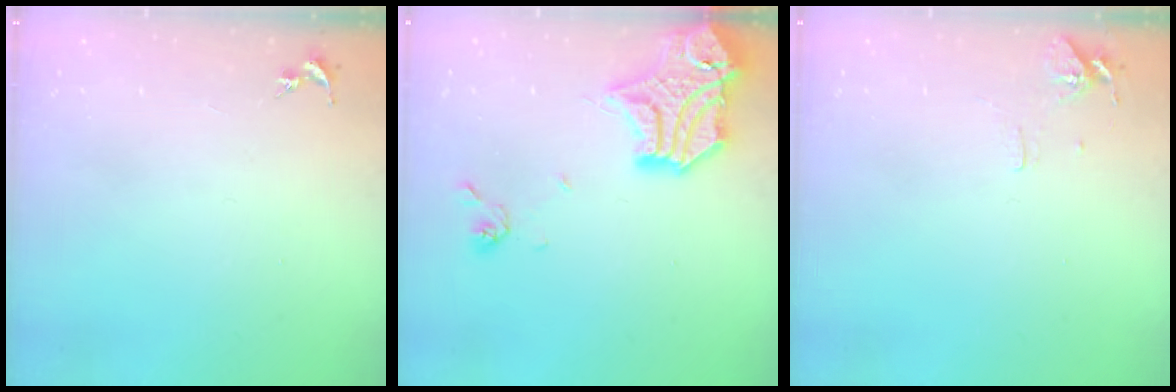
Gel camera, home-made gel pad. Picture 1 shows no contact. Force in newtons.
{"total": 18.4, "press": 18.3, "slide": 2.2}
{"total": 7.4, "press": 7.4, "slide": 0.6}